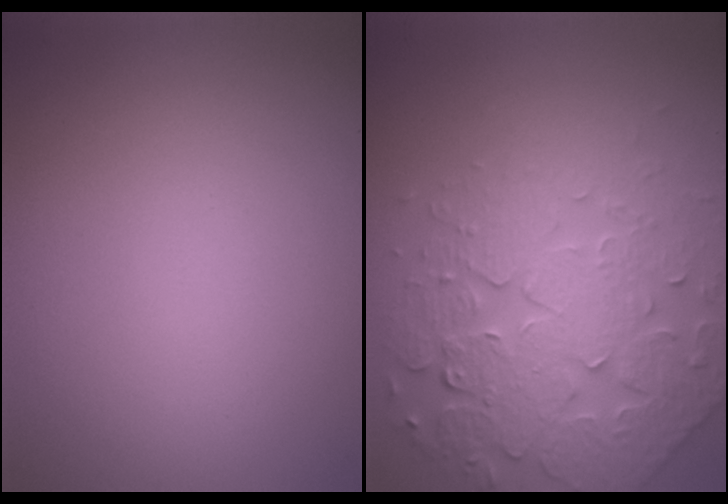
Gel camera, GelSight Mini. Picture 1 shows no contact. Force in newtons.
{"total": 8.0, "press": 5.8, "slide": 5.5}